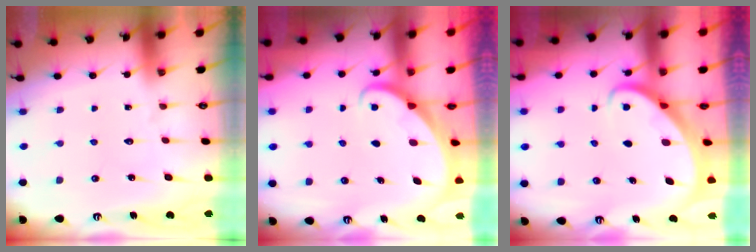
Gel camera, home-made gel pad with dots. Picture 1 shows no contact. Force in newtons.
{"total": 2.0, "press": 2.0, "slide": 0.2}
{"total": 2.6, "press": 2.6, "slide": 0.3}